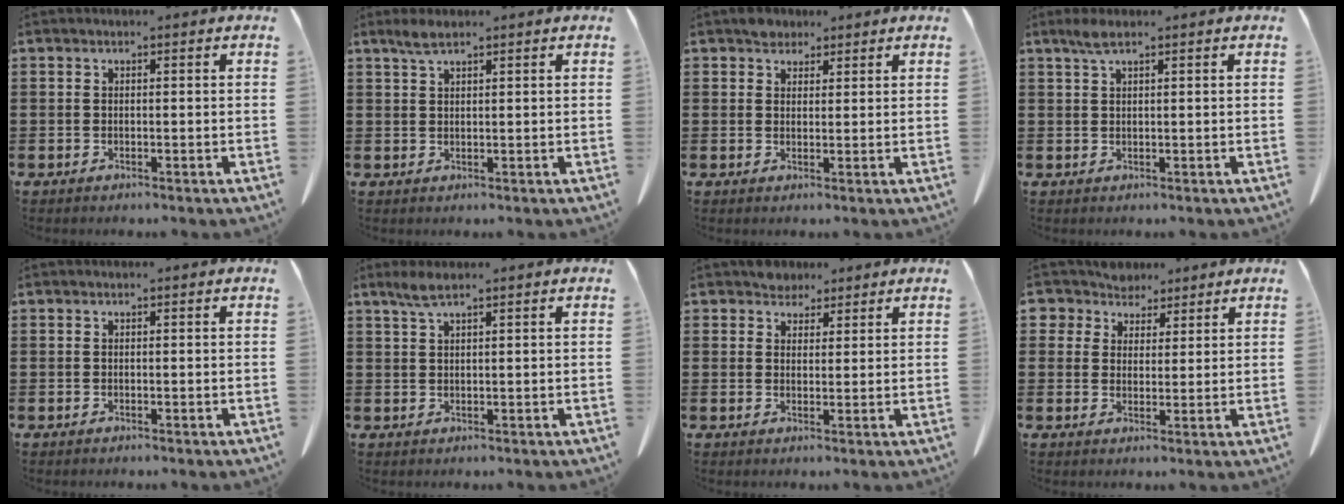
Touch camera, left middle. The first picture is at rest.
{"total": 2.2, "force": [1.6, 0.4, 1.5], "torque": [-0.033, 0.002, 0.029]}
{"total": 2.6, "force": [2.2, 1.4, 0.2], "torque": [-0.002, 0.003, 0.041]}
{"total": 2.2, "force": [1.3, 0.4, 1.7], "torque": [-0.037, 0.003, 0.023]}
{"total": 0.0}
{"total": 2.5, "force": [1.8, 0.3, 1.8], "torque": [-0.038, 0.001, 0.032]}
{"total": 3.2, "force": [2.8, 1.5, 0.1], "torque": [-0.012, 0.005, 0.056]}
{"total": 5.0, "force": [3.9, 3.0, 0.3], "torque": [-0.033, -0.006, 0.072]}